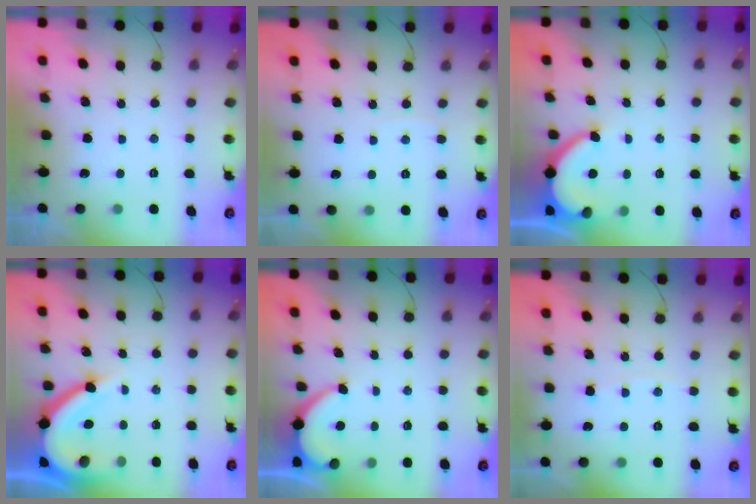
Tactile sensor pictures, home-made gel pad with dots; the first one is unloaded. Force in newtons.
{"total": 2.0, "press": 2.0, "slide": 0.2}
{"total": 6.7, "press": 6.7, "slide": 0.6}
{"total": 11.9, "press": 11.8, "slide": 1.6}
{"total": 4.3, "press": 4.2, "slide": 0.4}
{"total": 1.5, "press": 1.5, "slide": 0.2}